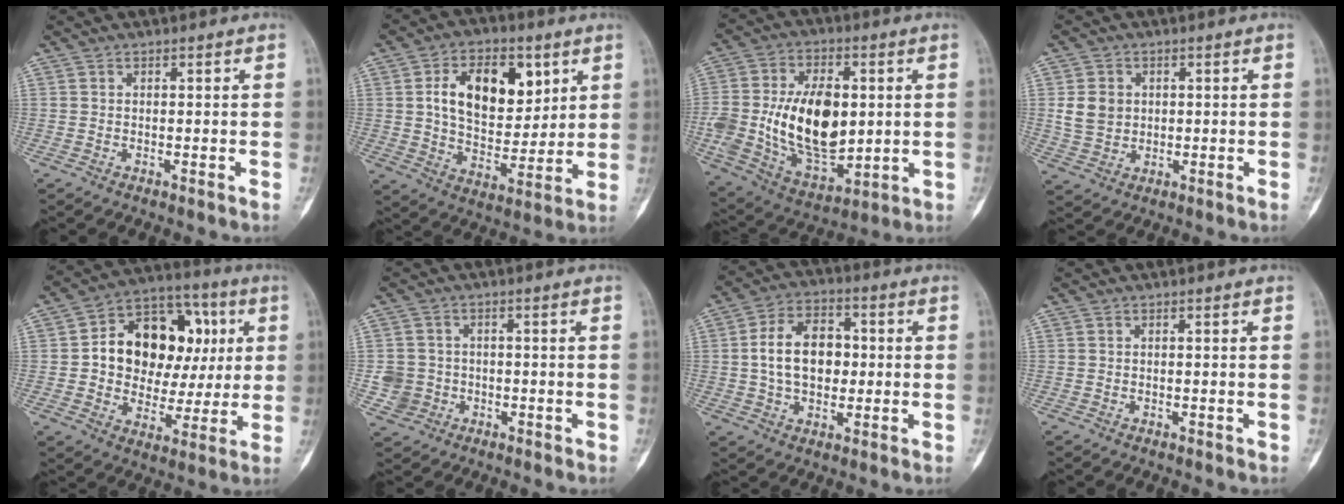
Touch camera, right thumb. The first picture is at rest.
{"total": 16.5, "force": [5.1, 10.3, 11.8], "torque": [-0.146, -0.014, 0.091]}
{"total": 22.0, "force": [0.3, 13.5, 17.4], "torque": [-0.291, -0.007, 0.027]}
{"total": 6.0, "force": [0.8, 5.0, 3.2], "torque": [-0.042, -0.001, 0.021]}
{"total": 21.0, "force": [3.4, 14.7, 14.6], "torque": [-0.168, 0.032, 0.055]}
{"total": 5.2, "force": [-1.3, 4.9, 0.9], "torque": [0.006, 0.013, -0.022]}
{"total": 12.1, "force": [0.3, 8.3, 8.8], "torque": [-0.126, 0.019, 0.000]}
{"total": 0.0}